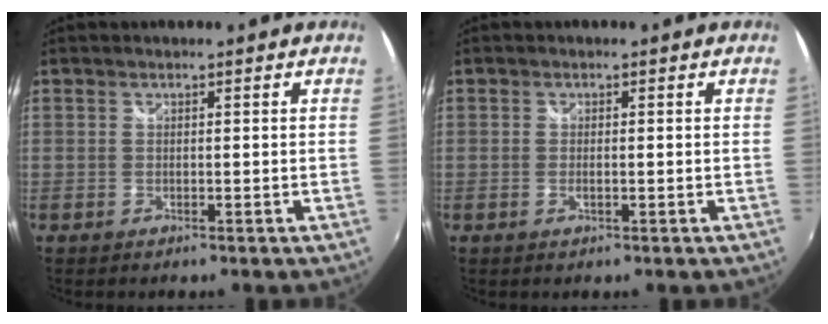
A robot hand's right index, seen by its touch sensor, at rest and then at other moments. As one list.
[{"total": 1.3, "force": [-0.2, 0.3, 1.2], "torque": [-0.026, -0.002, -0.004]}]